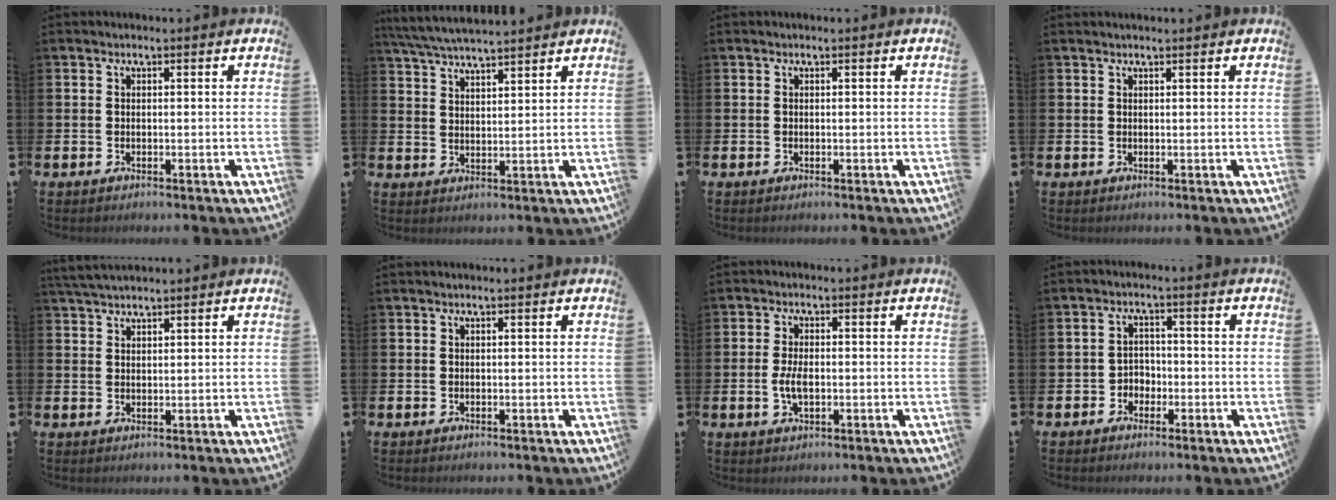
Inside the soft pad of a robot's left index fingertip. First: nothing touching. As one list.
[{"total": 5.4, "force": [5.3, 0.3, 1.3], "torque": [-0.040, -0.024, 0.094]}, {"total": 0.0}, {"total": 0.6, "force": [0.6, 0.0, 0.1], "torque": [0.005, -0.002, 0.009]}, {"total": 3.0, "force": [2.8, 0.4, 0.8], "torque": [-0.020, -0.006, 0.052]}, {"total": 0.0}, {"total": 3.3, "force": [-0.4, 1.6, 2.9], "torque": [-0.038, -0.002, -0.011]}, {"total": 2.7, "force": [-1.7, 2.1, 0.5], "torque": [-0.015, 0.008, -0.040]}]